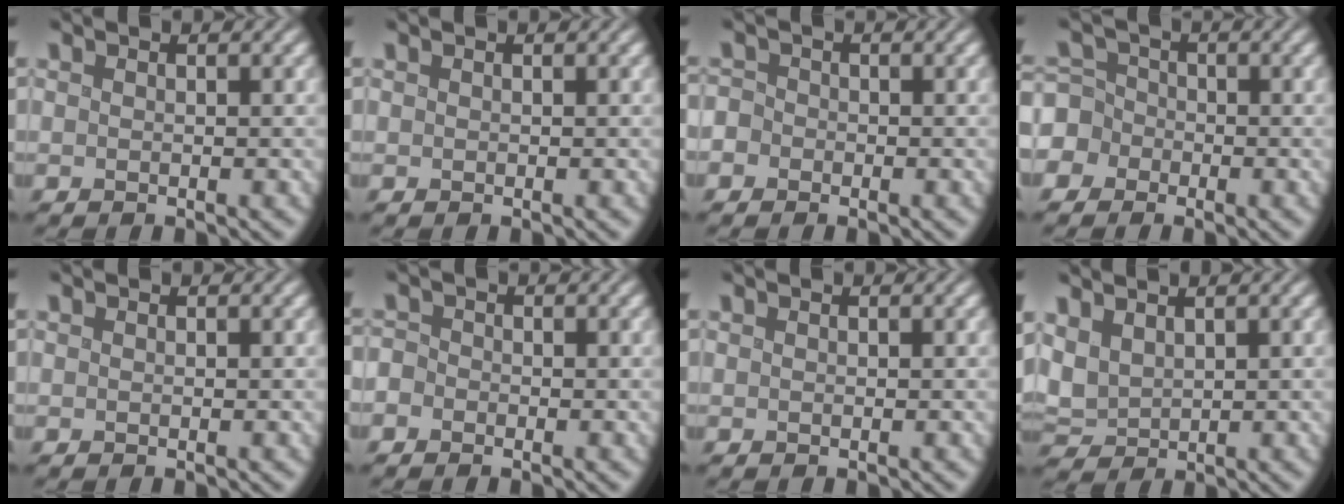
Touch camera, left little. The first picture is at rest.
{"total": 0.0}
{"total": 3.7, "force": [-1.5, 3.3, 0.8], "torque": [-0.011, 0.008, -0.055]}
{"total": 6.4, "force": [-2.5, 5.7, 1.3], "torque": [-0.045, 0.007, -0.077]}
{"total": 0.0}
{"total": 2.6, "force": [-1.3, 2.3, 0.6], "torque": [0.001, 0.008, -0.045]}
{"total": 0.0}
{"total": 3.5, "force": [1.2, 2.5, 2.2], "torque": [-0.065, 0.003, 0.024]}